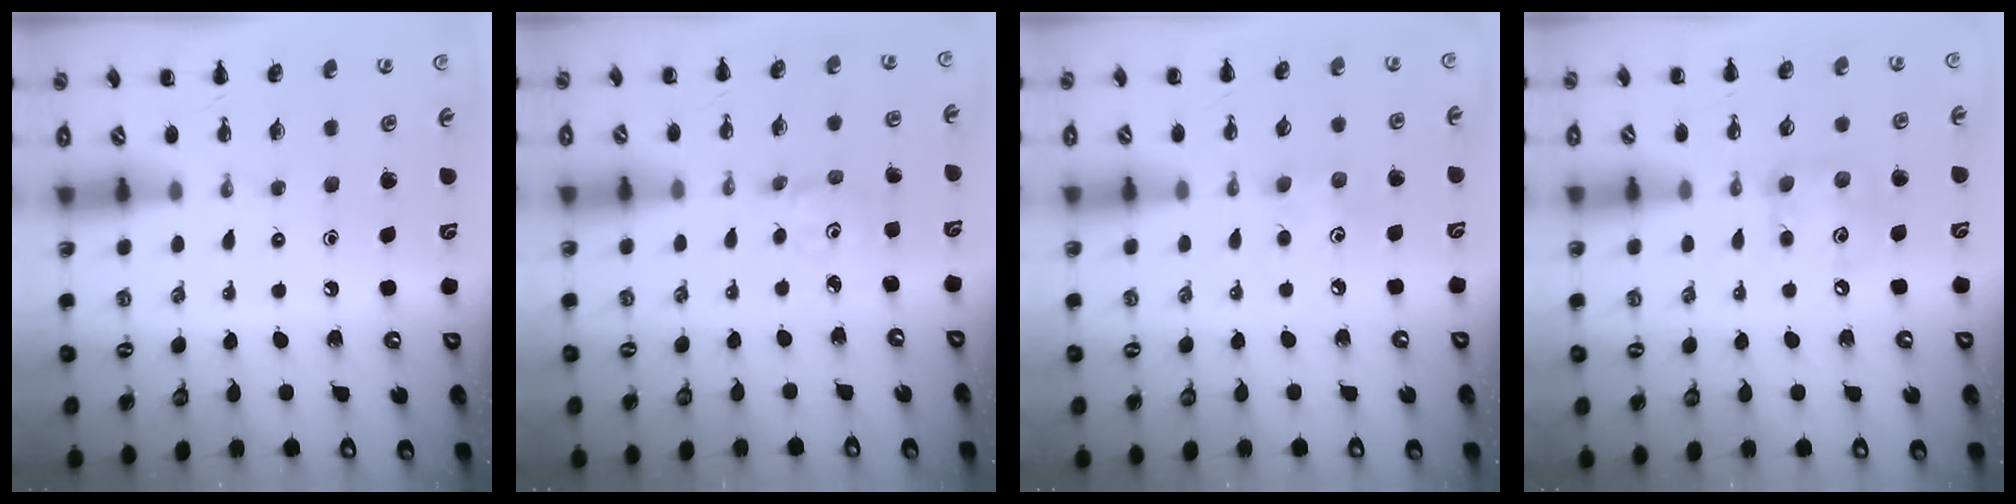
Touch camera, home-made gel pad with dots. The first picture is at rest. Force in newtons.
{"total": 1.6, "press": 1.5, "slide": 0.3}
{"total": 6.2, "press": 6.1, "slide": 1.3}
{"total": 7.6, "press": 7.6, "slide": 0.6}